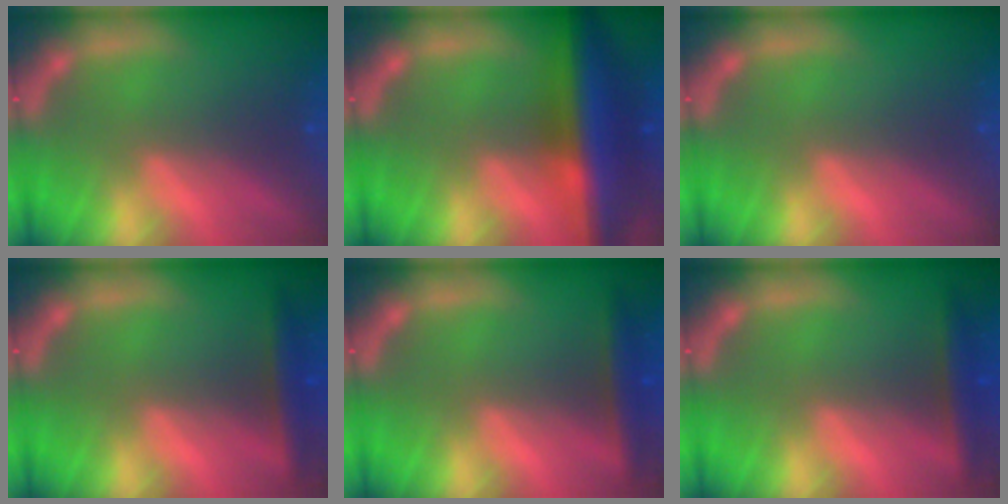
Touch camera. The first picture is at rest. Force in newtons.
{"total": 9.5}
{"total": 0.0}
{"total": 2.9}
{"total": 2.9}
{"total": 2.9}